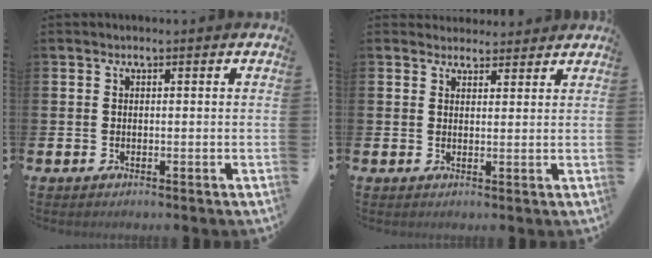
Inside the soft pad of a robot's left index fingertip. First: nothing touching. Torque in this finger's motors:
{"motor_torque": [0.54, -1.60, 0.01, -0.04]}